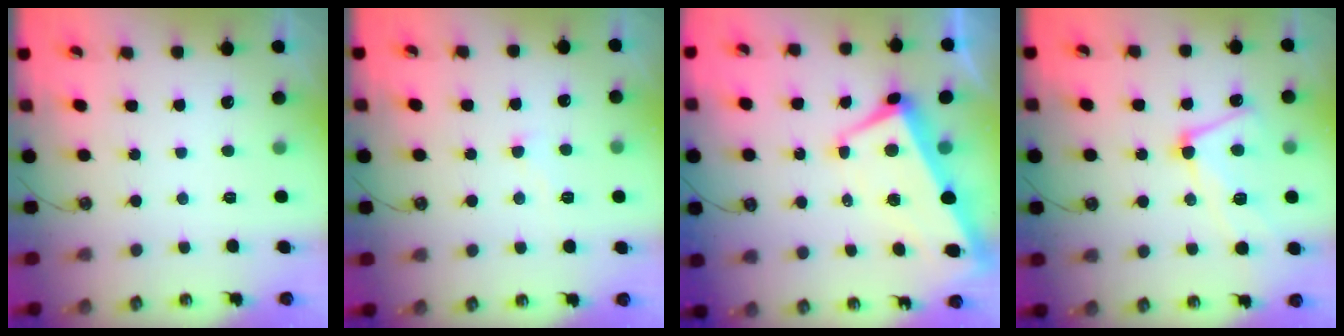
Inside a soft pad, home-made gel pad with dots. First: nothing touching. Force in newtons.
{"total": 3.4, "press": 3.4, "slide": 0.5}
{"total": 1.7, "press": 1.1, "slide": 1.3}
{"total": 8.1, "press": 8.0, "slide": 1.3}